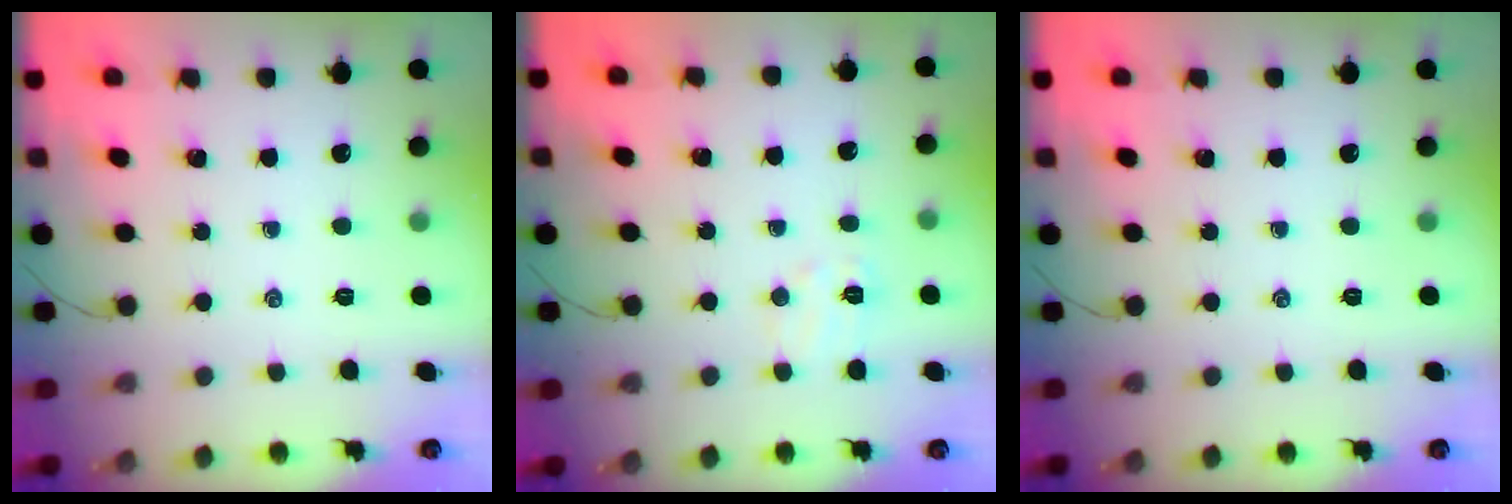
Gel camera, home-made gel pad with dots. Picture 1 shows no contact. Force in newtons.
{"total": 5.5, "press": 5.4, "slide": 1.1}
{"total": 0.0}